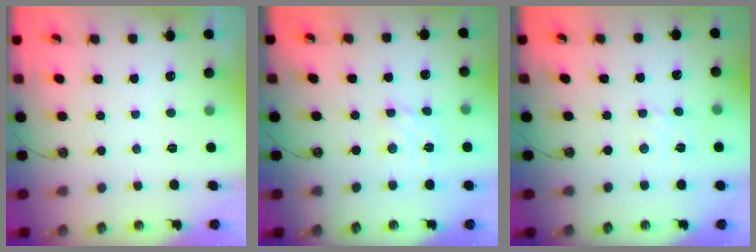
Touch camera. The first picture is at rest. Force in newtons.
{"total": 3.4, "press": 3.4, "slide": 0.3}
{"total": 2.5, "press": 2.4, "slide": 0.6}